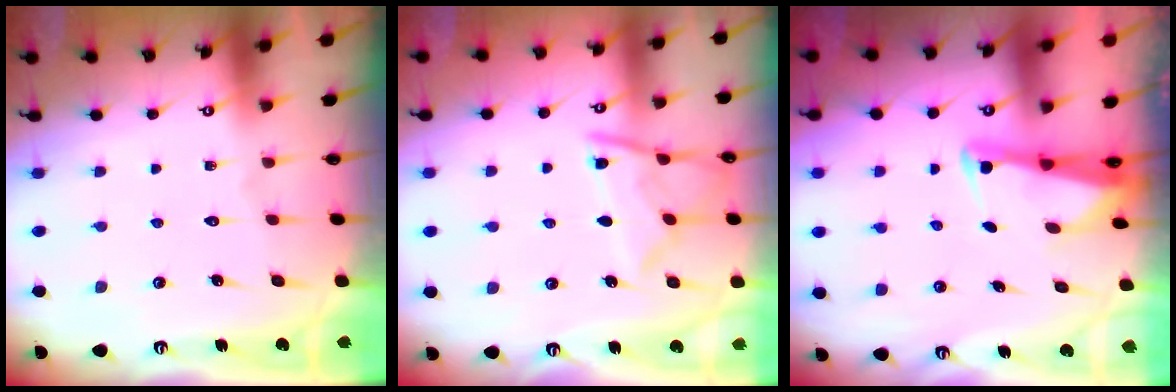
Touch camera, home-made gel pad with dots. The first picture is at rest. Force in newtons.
{"total": 10.7, "press": 10.7, "slide": 1.0}
{"total": 2.4, "press": 2.4, "slide": 0.5}